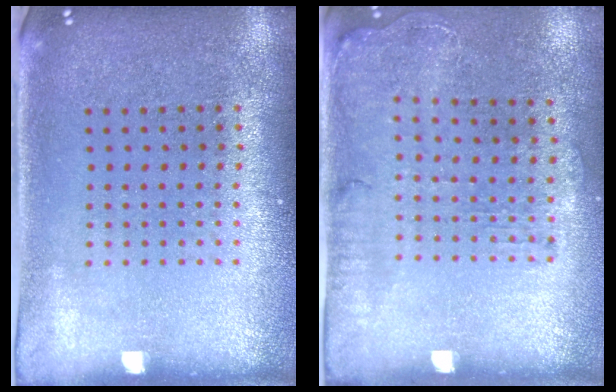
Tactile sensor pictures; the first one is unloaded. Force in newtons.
{"total": 1.4, "press": 1.2, "slide": 0.7}